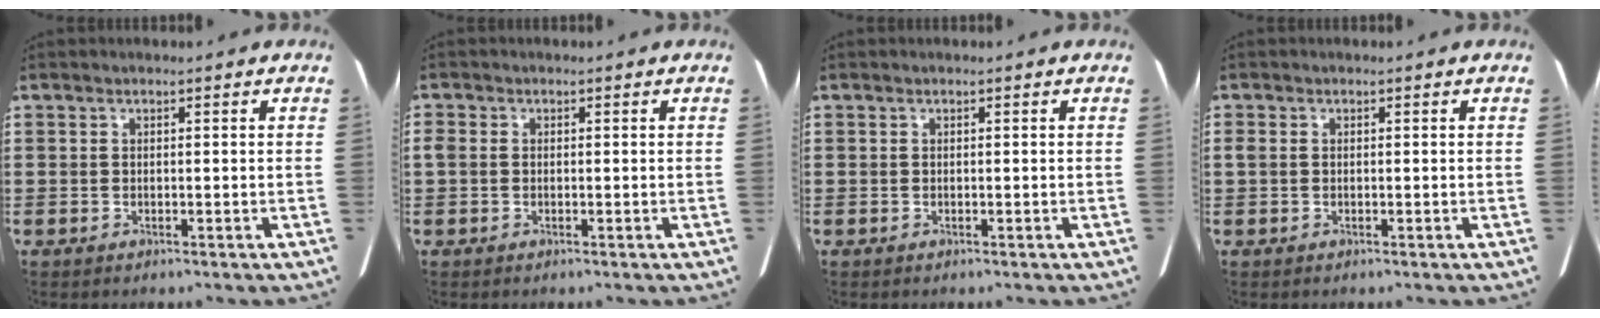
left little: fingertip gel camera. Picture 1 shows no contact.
{"total": 1.3, "force": [-0.1, 1.0, 0.9], "torque": [-0.027, 0.002, -0.005]}
{"total": 0.0}
{"total": 1.0, "force": [0.0, 0.7, 0.7], "torque": [-0.023, 0.002, -0.004]}